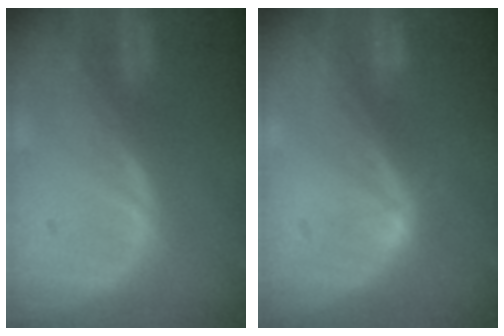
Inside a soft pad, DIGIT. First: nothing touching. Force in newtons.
{"total": 1.2, "press": 1.2, "slide": 0.1}